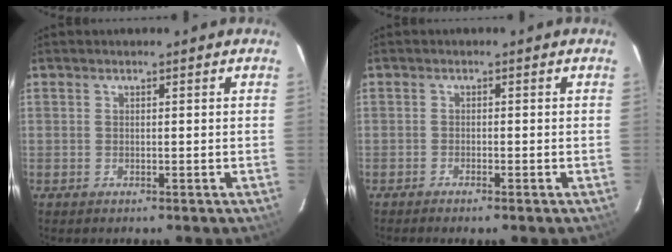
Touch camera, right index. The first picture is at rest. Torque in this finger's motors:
{"motor_torque": [0.83, -0.80, 0.30, 0.05]}